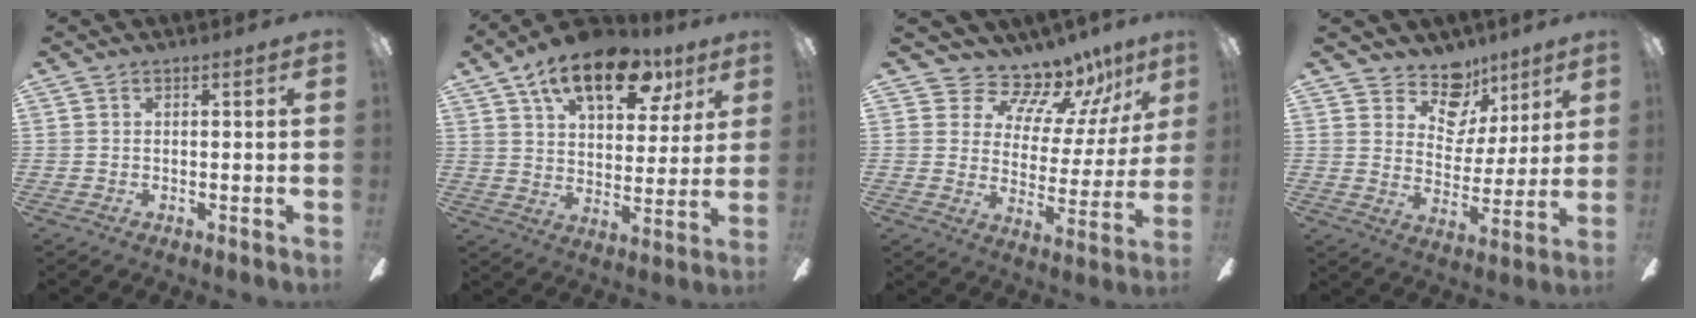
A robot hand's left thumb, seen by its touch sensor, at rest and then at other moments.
{"total": 18.3, "force": [10.4, 9.0, 12.1], "torque": [-0.188, -0.036, 0.173]}
{"total": 11.5, "force": [10.3, 4.4, 2.7], "torque": [-0.060, -0.089, 0.185]}
{"total": 12.1, "force": [8.7, 7.6, 3.8], "torque": [-0.067, -0.057, 0.166]}